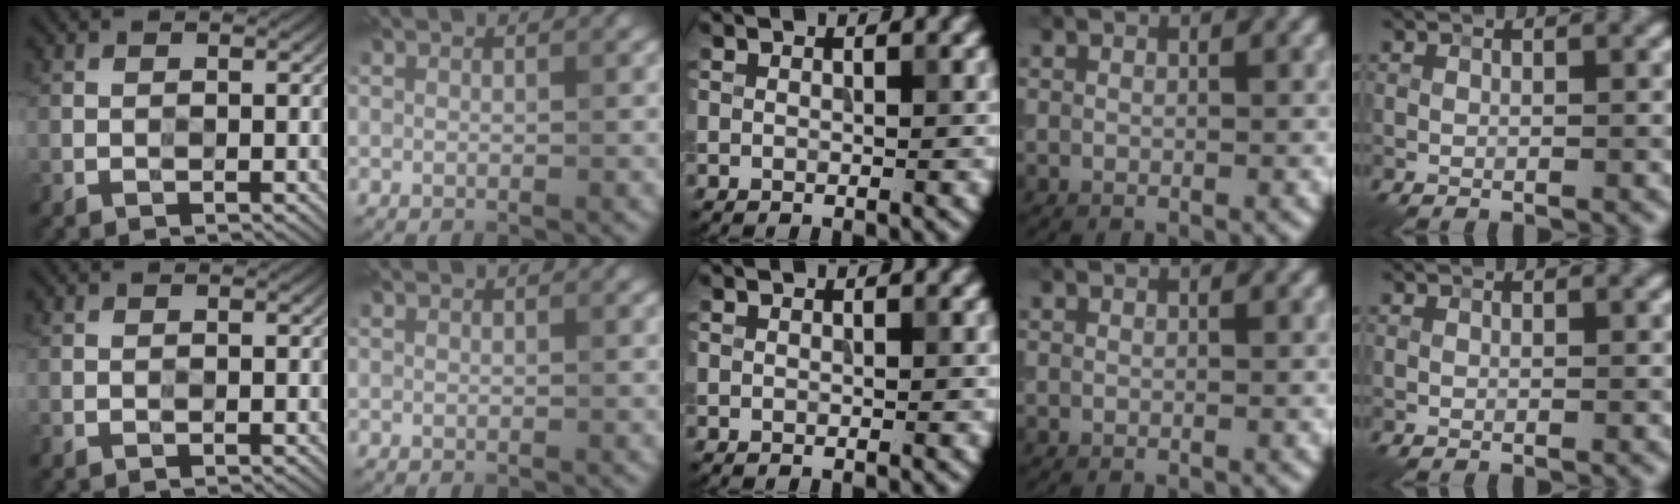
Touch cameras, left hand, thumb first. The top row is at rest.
{}